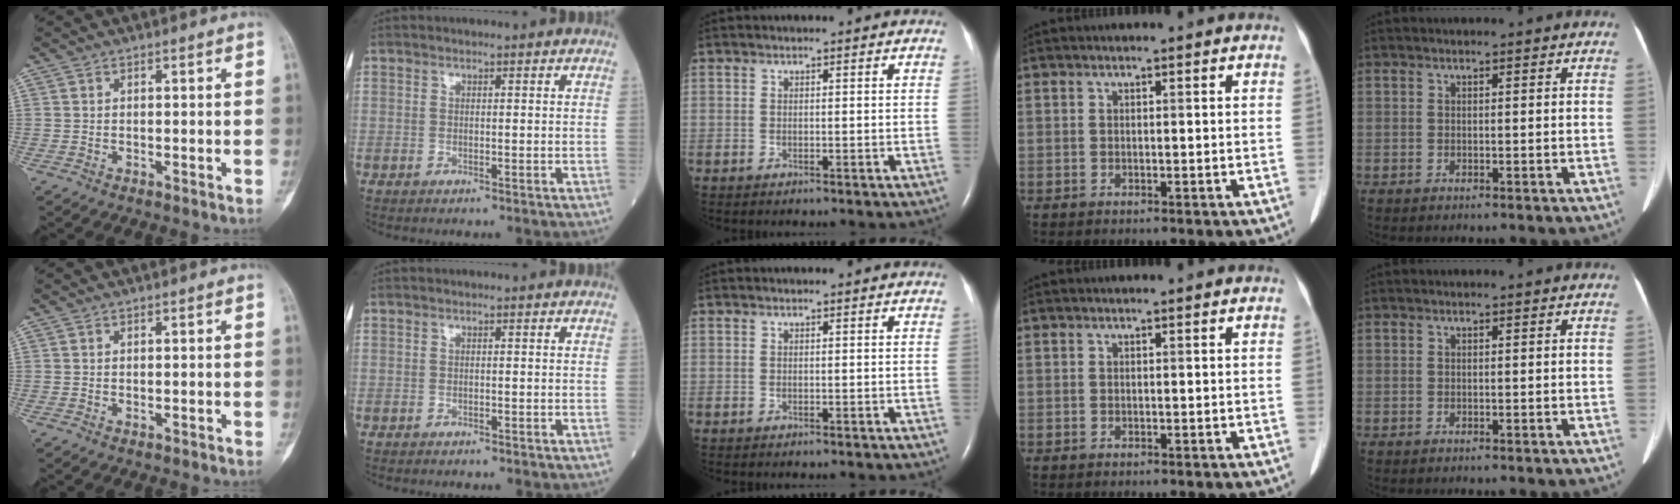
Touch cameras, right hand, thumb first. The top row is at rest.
{"index": {"total": 0.9, "force": [-0.8, 0.2, 0.5], "torque": [-0.009, -0.001, -0.009]}}